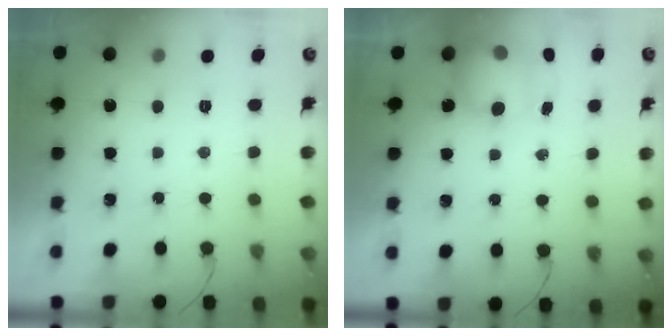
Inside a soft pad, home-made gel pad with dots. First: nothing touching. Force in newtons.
{"total": 8.5, "press": 8.4, "slide": 1.2}